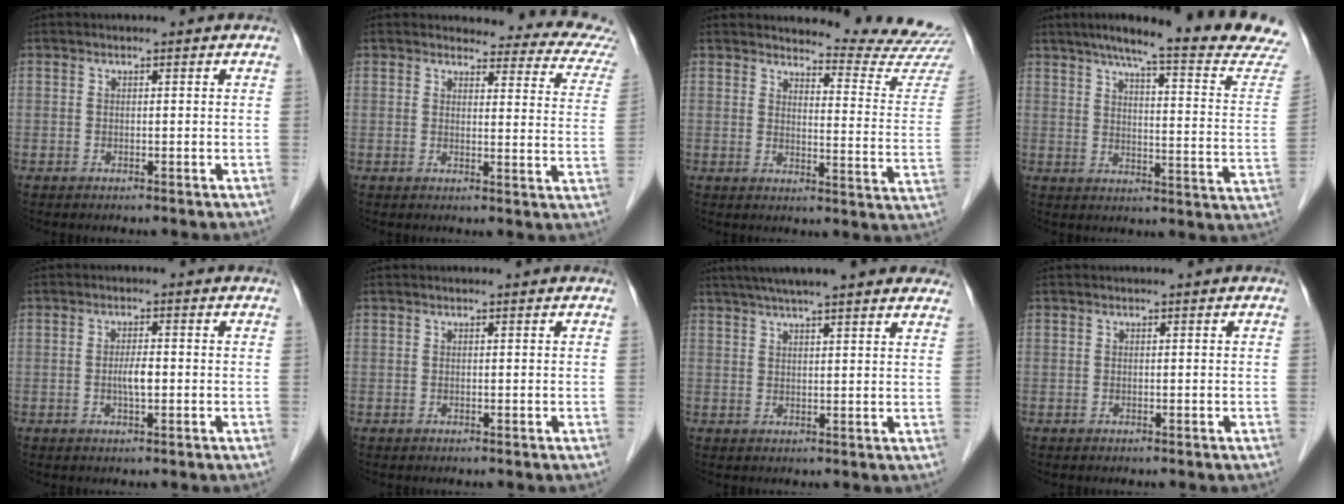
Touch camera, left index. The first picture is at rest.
{"total": 13.9, "force": [13.2, 2.6, 3.2], "torque": [-0.002, -0.062, 0.110]}
{"total": 13.7, "force": [13.6, -1.1, 1.4], "torque": [-0.012, -0.119, 0.143]}
{"total": 23.0, "force": [20.2, -0.2, 11.0], "torque": [-0.154, -0.060, 0.249]}
{"total": 2.5, "force": [-0.4, 0.6, 2.4], "torque": [-0.046, 0.002, -0.007]}
{"total": 0.0}
{"total": 17.9, "force": [15.0, 2.1, 9.6], "torque": [-0.144, 0.048, 0.193]}
{"total": 0.0}